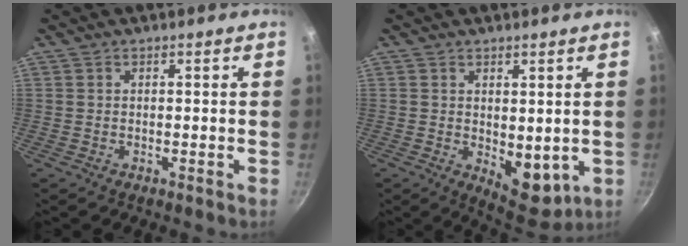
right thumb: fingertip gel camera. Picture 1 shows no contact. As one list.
[{"total": 7.7, "force": [0.0, 4.4, 6.4], "torque": [-0.060, -0.021, 0.013]}]